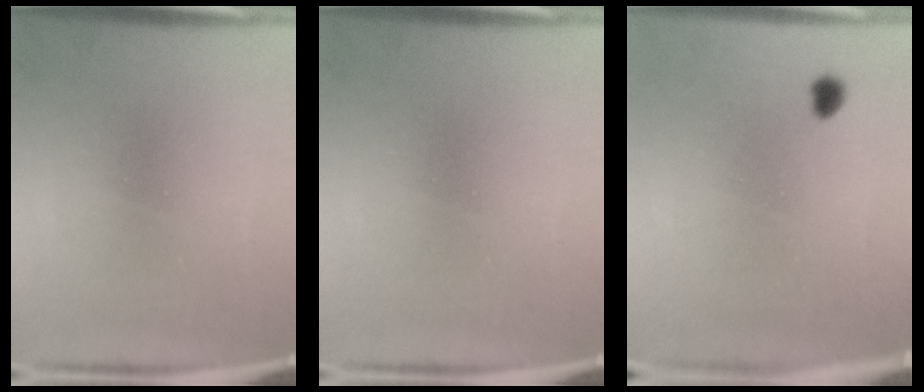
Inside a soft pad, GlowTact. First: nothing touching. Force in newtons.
{"total": 0.0}
{"total": 1.3}